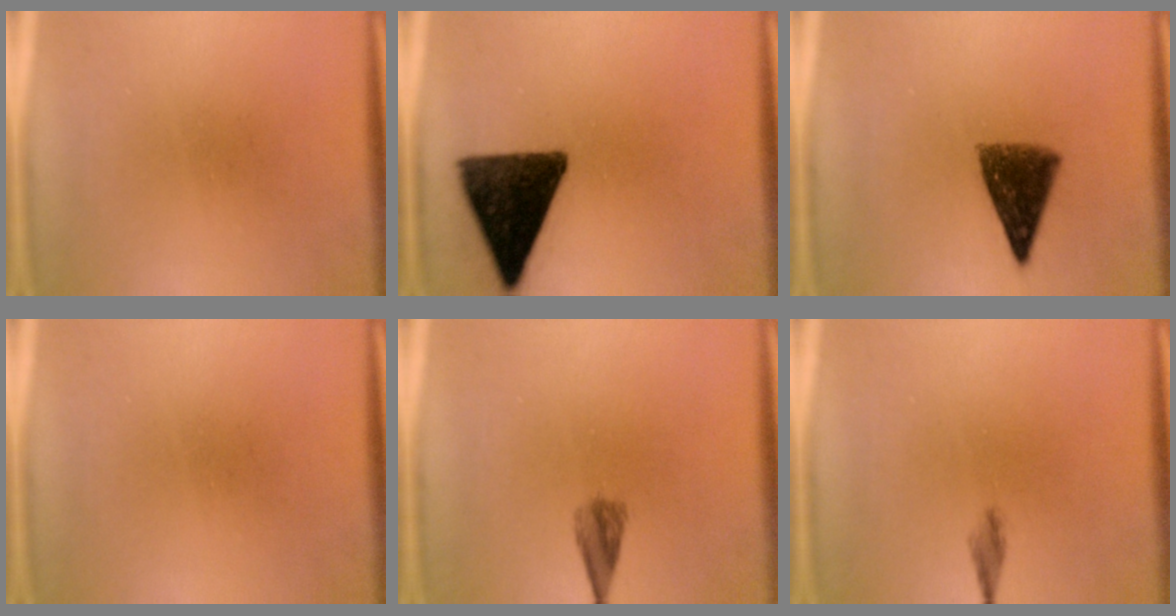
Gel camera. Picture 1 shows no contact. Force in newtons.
{"total": 14.0}
{"total": 8.4}
{"total": 0.0}
{"total": 2.5}
{"total": 1.3}